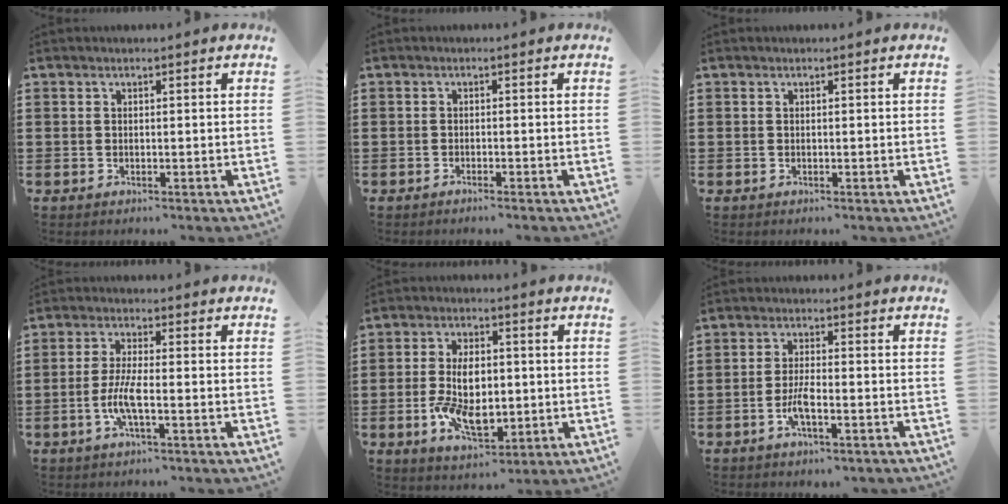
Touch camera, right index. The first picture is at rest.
{"total": 0.7, "force": [-0.7, -0.2, 0.3], "torque": [-0.006, -0.002, -0.014]}
{"total": 0.0}
{"total": 5.3, "force": [-1.9, 0.9, 4.9], "torque": [-0.110, -0.010, -0.042]}
{"total": 9.0, "force": [-1.2, 5.0, 7.4], "torque": [-0.162, 0.006, -0.025]}
{"total": 3.8, "force": [-1.9, 0.8, 3.3], "torque": [-0.077, -0.003, -0.041]}